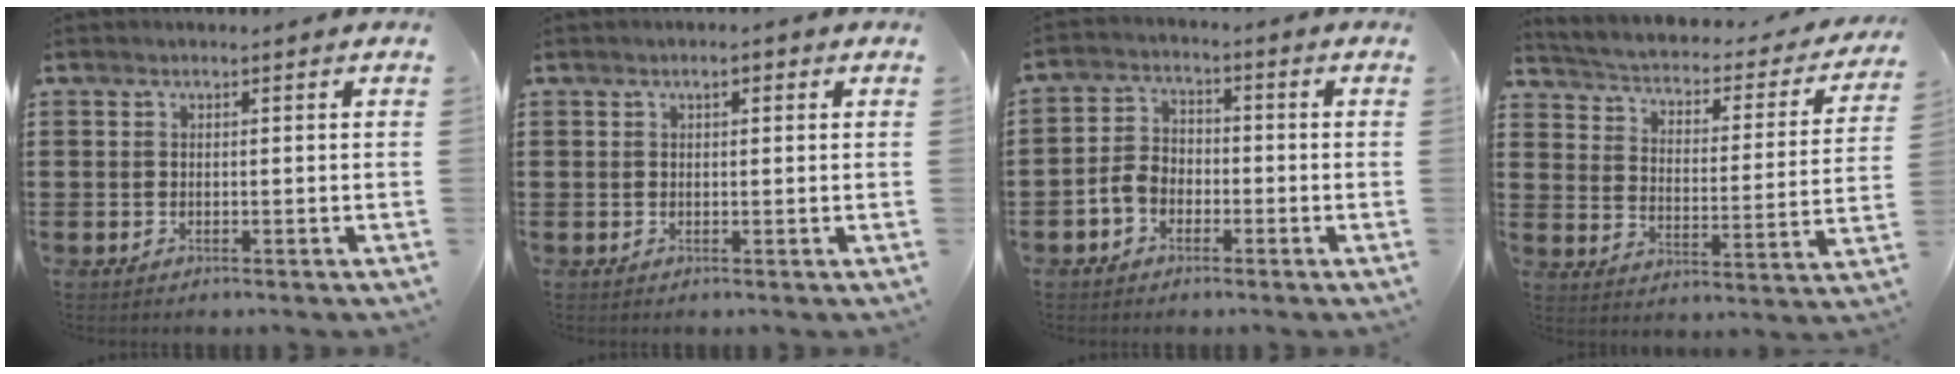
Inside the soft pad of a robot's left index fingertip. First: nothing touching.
{"total": 1.5, "force": [0.5, 0.6, 1.3], "torque": [-0.025, 0.006, 0.007]}
{"total": 4.3, "force": [-2.2, 3.1, 2.1], "torque": [-0.057, 0.007, -0.048]}
{"total": 1.8, "force": [1.3, 0.5, 1.1], "torque": [-0.036, -0.024, 0.009]}